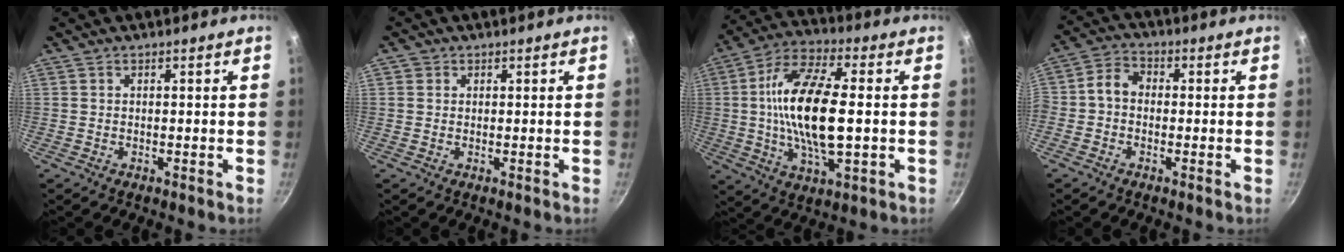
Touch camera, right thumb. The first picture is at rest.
{"total": 0.5, "force": [0.2, 0.5, 0.1], "torque": [-0.001, 0.002, 0.000]}
{"total": 18.4, "force": [0.0, 7.5, 16.8], "torque": [-0.317, 0.013, -0.009]}
{"total": 4.8, "force": [-0.6, 3.7, 3.0], "torque": [-0.050, 0.021, -0.030]}